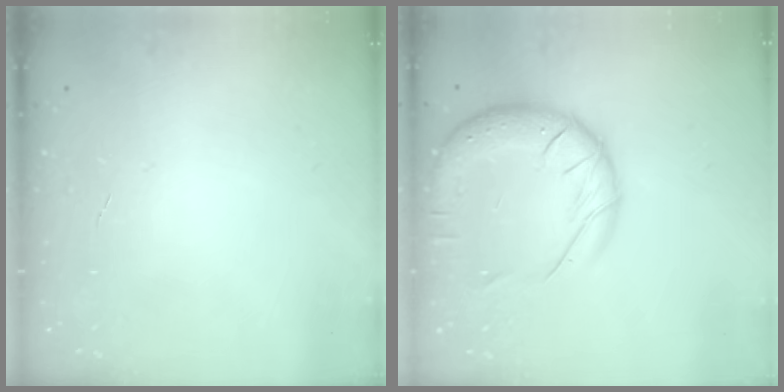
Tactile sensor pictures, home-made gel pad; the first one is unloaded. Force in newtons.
{"total": 16.7, "press": 16.6, "slide": 2.1}